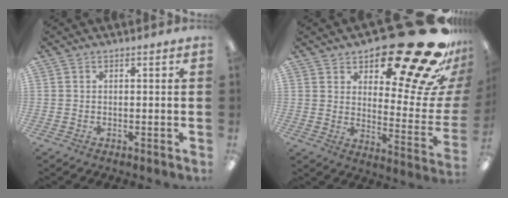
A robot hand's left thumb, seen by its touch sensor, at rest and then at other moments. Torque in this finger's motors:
{"motor_torque": [0.64, 0.81, 1.04, -1.72, 0.08]}